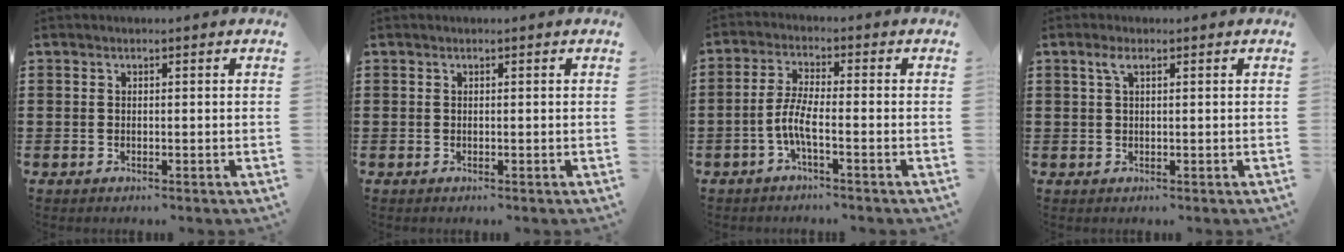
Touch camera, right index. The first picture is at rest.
{"total": 0.0}
{"total": 4.7, "force": [-2.2, 0.8, 4.1], "torque": [-0.106, -0.010, -0.052]}
{"total": 1.7, "force": [0.7, 0.5, 1.5], "torque": [-0.033, 0.005, 0.010]}